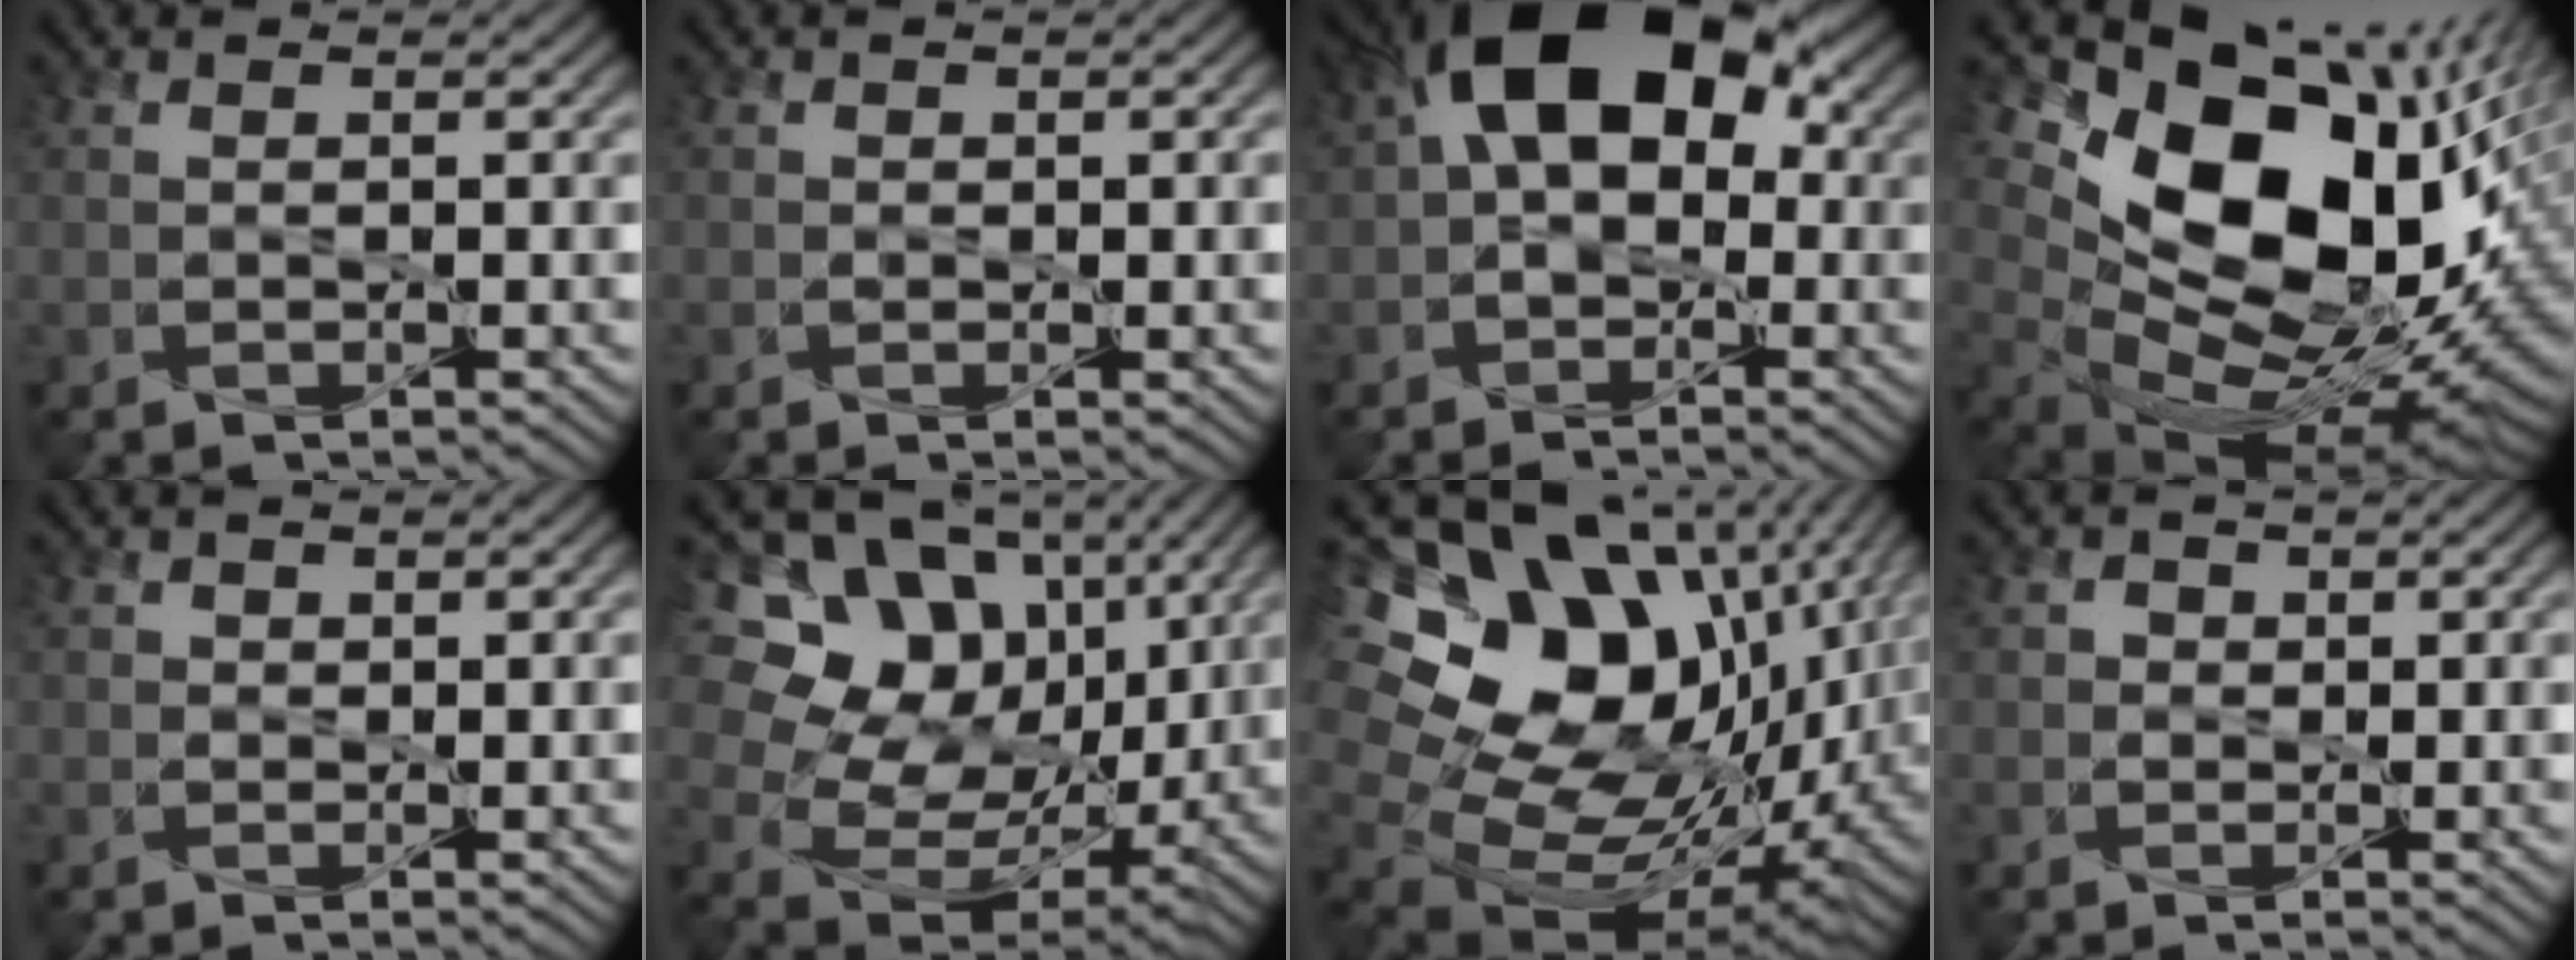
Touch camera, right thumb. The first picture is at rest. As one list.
[{"total": 0.5, "force": [-0.2, 0.4, 0.2], "torque": [-0.005, -0.002, -0.006]}, {"total": 14.9, "force": [2.6, 9.5, 11.2], "torque": [-0.166, 0.026, 0.023]}, {"total": 21.5, "force": [4.9, 13.8, 15.8], "torque": [-0.293, -0.008, 0.119]}, {"total": 0.9, "force": [0.1, 0.8, 0.2], "torque": [-0.004, -0.002, -0.002]}, {"total": 18.7, "force": [5.9, 14.3, 10.5], "torque": [-0.267, 0.043, 0.135]}, {"total": 19.7, "force": [4.4, 13.9, 13.2], "torque": [-0.270, -0.010, 0.117]}, {"total": 1.4, "force": [0.0, 1.3, 0.4], "torque": [-0.004, 0.000, -0.005]}]